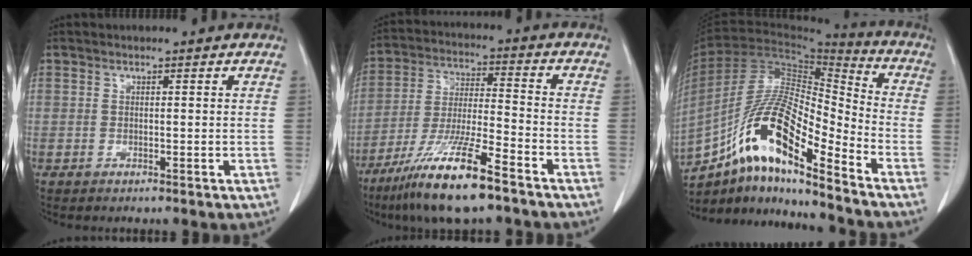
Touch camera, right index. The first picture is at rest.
{"total": 14.4, "force": [-9.6, 1.0, 10.7], "torque": [-0.218, -0.036, -0.177]}
{"total": 17.6, "force": [-11.0, 2.7, 13.5], "torque": [-0.260, 0.007, -0.194]}